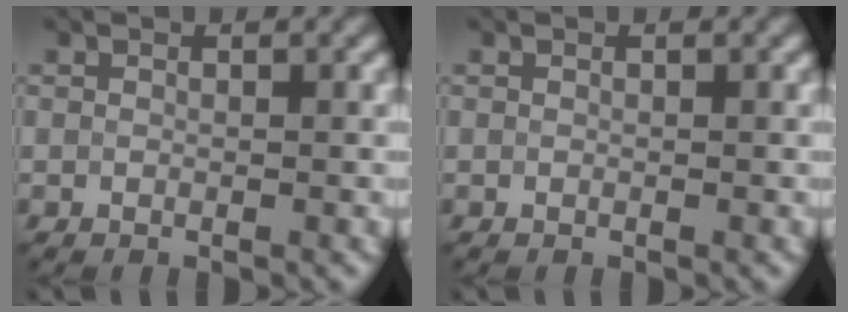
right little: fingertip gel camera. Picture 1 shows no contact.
{"total": 0.0}